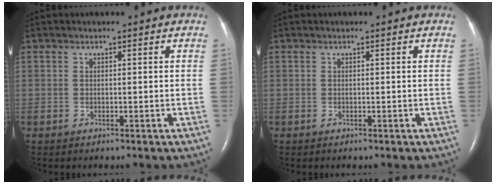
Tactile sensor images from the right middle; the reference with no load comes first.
{"total": 0.0}